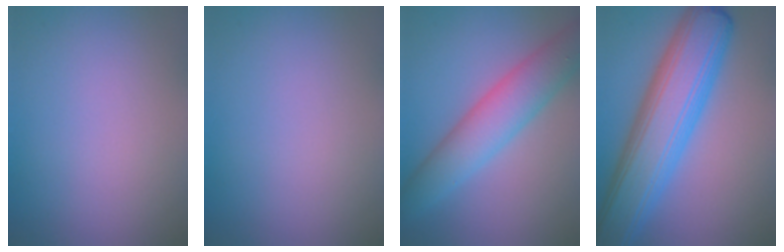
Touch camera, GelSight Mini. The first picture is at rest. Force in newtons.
{"total": 0.0}
{"total": 6.0, "press": 6.0, "slide": 0.1}
{"total": 10.0, "press": 10.0, "slide": 0.2}